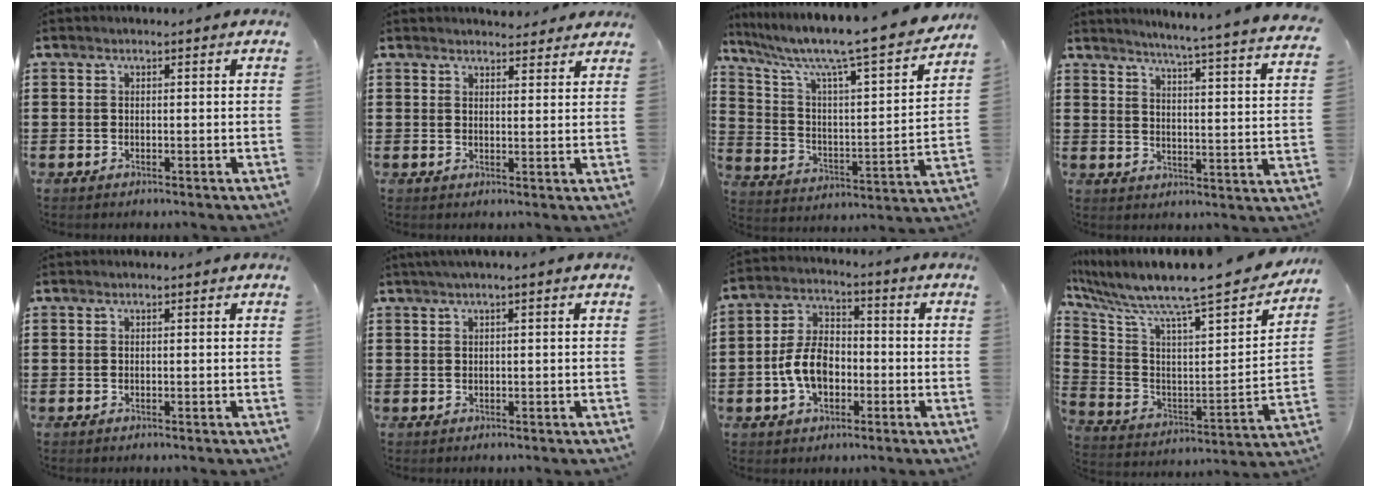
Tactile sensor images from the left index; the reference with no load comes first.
{"total": 2.9, "force": [2.9, 0.6, 0.2], "torque": [-0.003, -0.010, 0.054]}
{"total": 9.3, "force": [7.8, 0.5, 4.9], "torque": [-0.130, -0.066, 0.122]}
{"total": 4.9, "force": [4.2, -1.5, 1.8], "torque": [-0.047, -0.048, 0.062]}
{"total": 0.0}
{"total": 1.2, "force": [0.4, -0.1, 1.1], "torque": [-0.017, -0.002, 0.007]}
{"total": 8.0, "force": [-2.1, 5.1, 5.8], "torque": [-0.137, 0.006, -0.045]}
{"total": 9.9, "force": [8.5, 0.3, 5.2], "torque": [-0.120, -0.077, 0.127]}